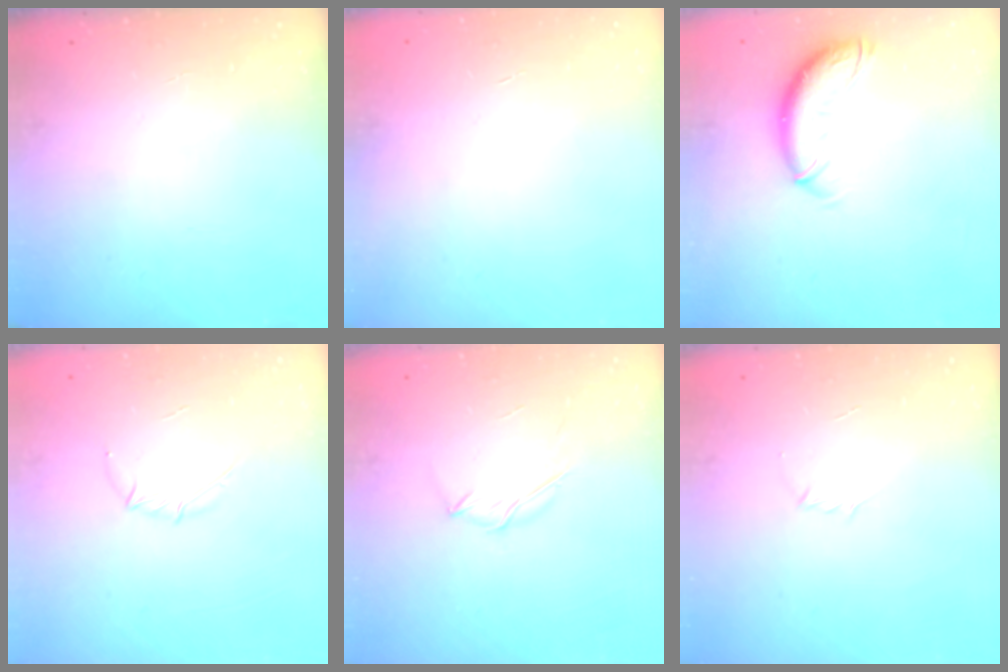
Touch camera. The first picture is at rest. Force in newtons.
{"total": 0.6, "press": 0.6, "slide": 0.2}
{"total": 10.3, "press": 10.3, "slide": 1.2}
{"total": 4.1, "press": 3.9, "slide": 1.0}
{"total": 4.0, "press": 3.9, "slide": 0.9}
{"total": 2.9, "press": 2.8, "slide": 0.8}